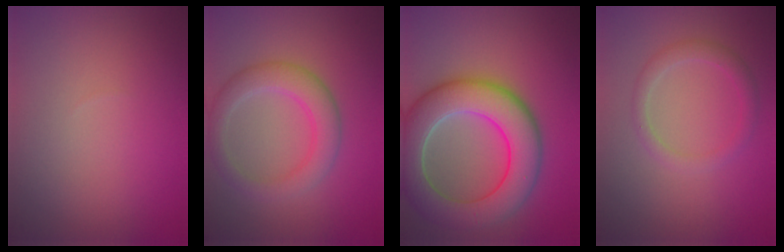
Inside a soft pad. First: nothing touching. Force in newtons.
{"total": 3.6, "press": 3.6, "slide": 0.0}
{"total": 9.2, "press": 9.2, "slide": 0.6}
{"total": 1.9, "press": 1.9, "slide": 0.1}